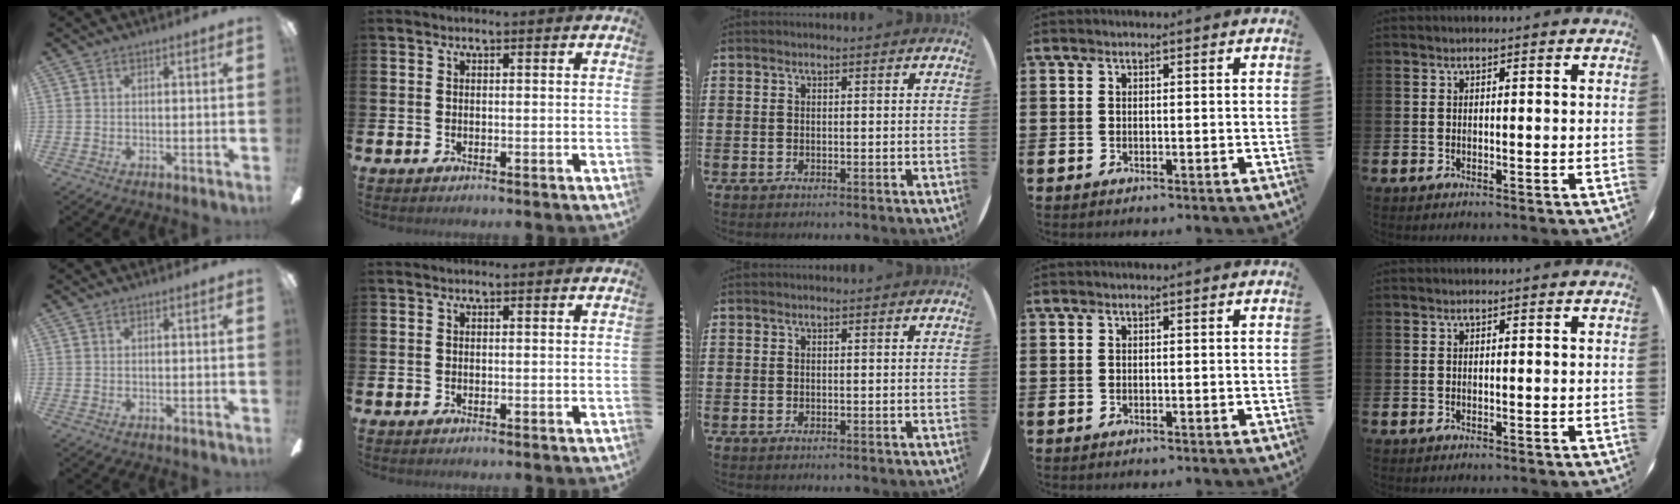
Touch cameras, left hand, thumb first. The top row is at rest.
{}